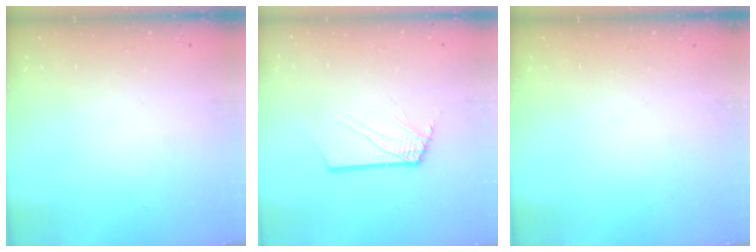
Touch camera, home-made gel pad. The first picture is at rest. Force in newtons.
{"total": 2.5, "press": 2.5, "slide": 0.3}
{"total": 0.0}